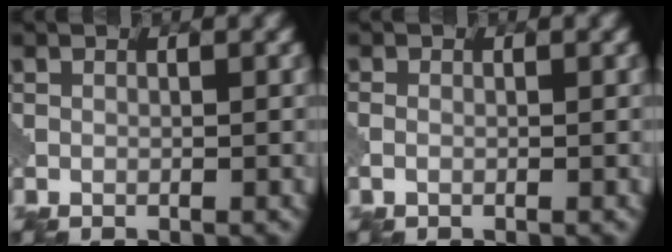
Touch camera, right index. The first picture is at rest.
{"total": 0.8, "force": [-0.3, 0.6, 0.5], "torque": [-0.014, -0.001, -0.010]}